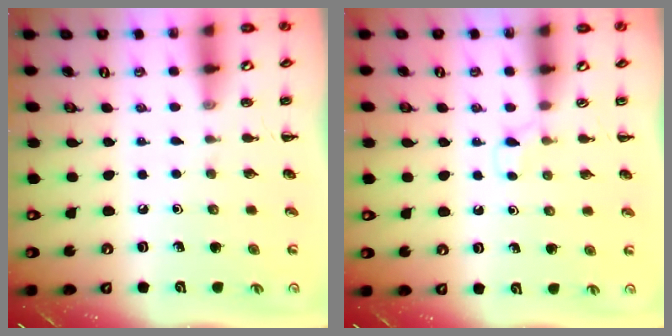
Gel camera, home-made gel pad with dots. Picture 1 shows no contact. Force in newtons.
{"total": 2.3, "press": 2.2, "slide": 0.8}